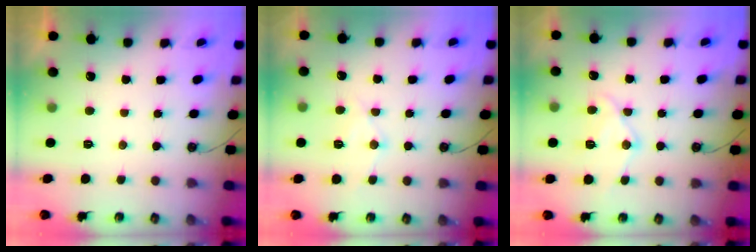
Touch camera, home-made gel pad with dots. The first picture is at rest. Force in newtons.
{"total": 9.2, "press": 9.1, "slide": 0.7}
{"total": 12.8, "press": 12.8, "slide": 1.4}